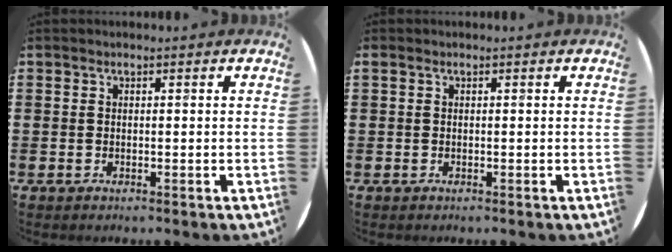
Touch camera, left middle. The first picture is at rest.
{"total": 0.0}